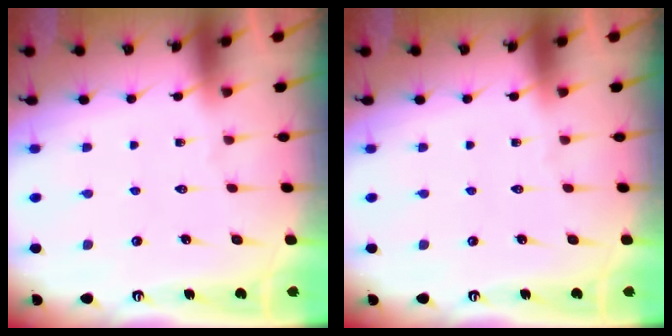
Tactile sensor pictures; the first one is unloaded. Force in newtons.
{"total": 0.0}